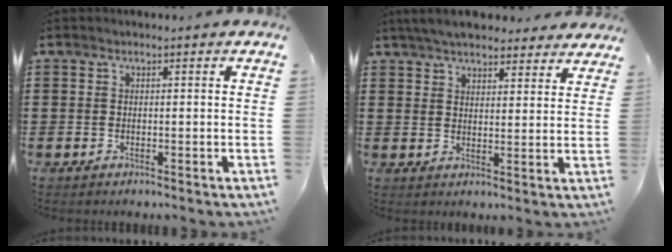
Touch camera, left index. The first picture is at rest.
{"total": 5.2, "force": [4.9, 0.9, 1.4], "torque": [-0.041, -0.010, 0.091]}